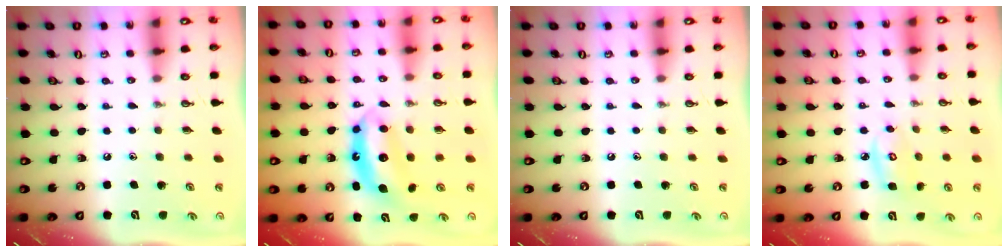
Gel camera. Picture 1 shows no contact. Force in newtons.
{"total": 7.0, "press": 7.0, "slide": 0.5}
{"total": 0.0}
{"total": 5.2, "press": 5.2, "slide": 0.2}